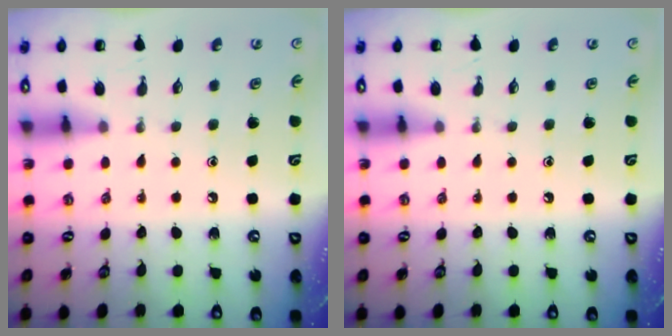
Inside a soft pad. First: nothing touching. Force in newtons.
{"total": 0.0}